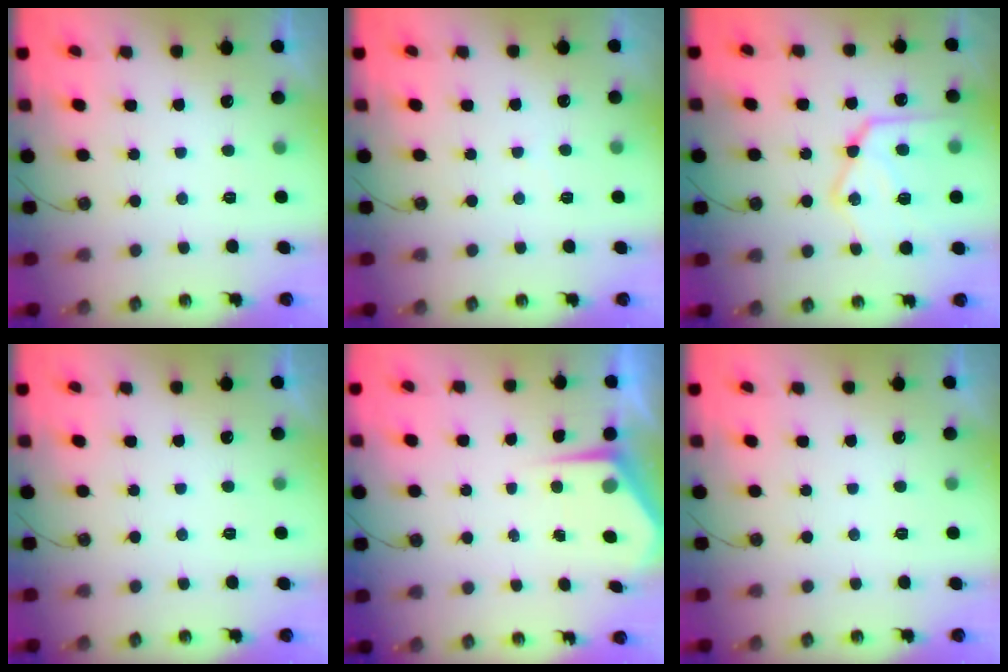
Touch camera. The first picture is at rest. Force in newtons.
{"total": 3.6, "press": 3.5, "slide": 0.6}
{"total": 20.2, "press": 20.1, "slide": 1.9}
{"total": 0.0}
{"total": 5.1, "press": 5.1, "slide": 0.1}
{"total": 0.0}